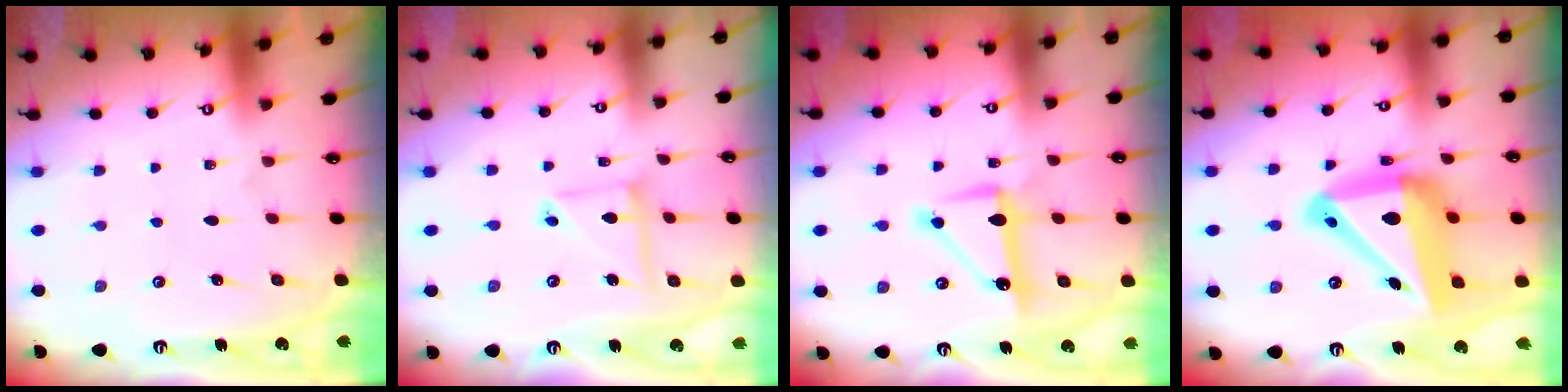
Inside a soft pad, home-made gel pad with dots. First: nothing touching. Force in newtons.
{"total": 8.3, "press": 8.3, "slide": 0.7}
{"total": 10.3, "press": 10.3, "slide": 0.5}
{"total": 21.1, "press": 21.0, "slide": 2.4}